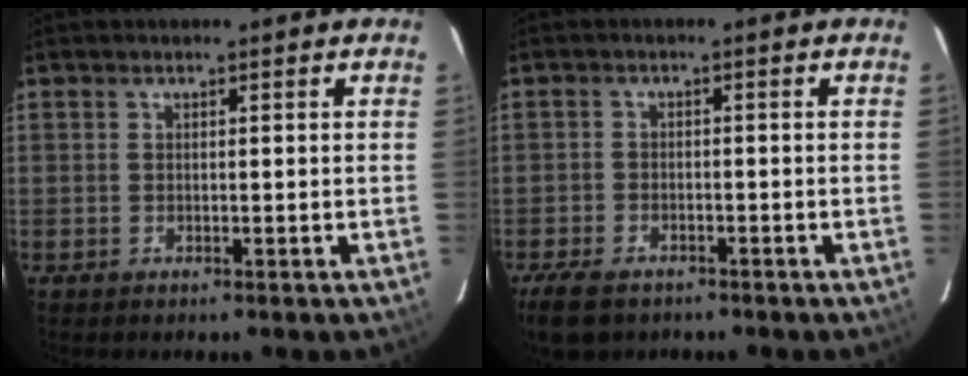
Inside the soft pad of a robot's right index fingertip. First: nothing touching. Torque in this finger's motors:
{"motor_torque": [-0.04, -0.07, -0.25, -0.02]}